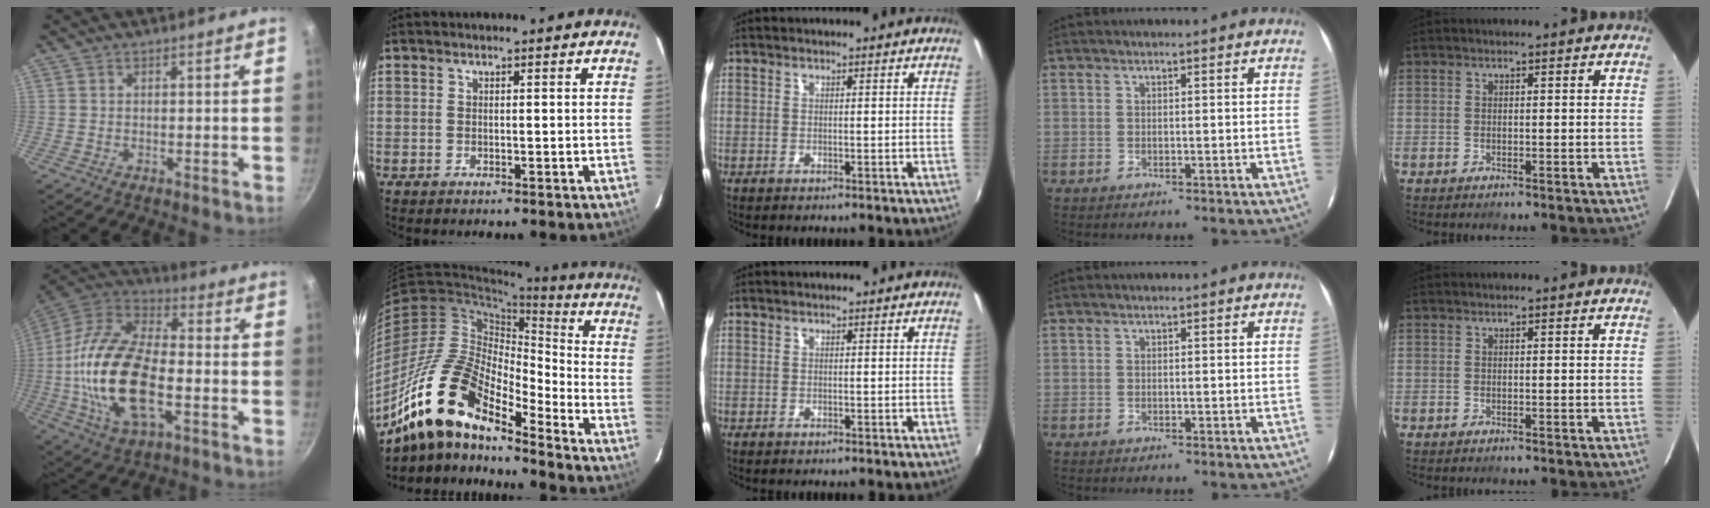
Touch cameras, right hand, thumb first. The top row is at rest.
{"thumb": {"total": 22.3, "force": [-3.9, 11.2, 18.8], "torque": [-0.365, 0.028, -0.082]}, "index": {"total": 18.1, "force": [-13.8, 5.5, 10.4], "torque": [-0.188, -0.008, -0.275]}}